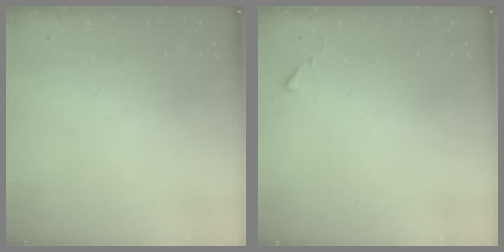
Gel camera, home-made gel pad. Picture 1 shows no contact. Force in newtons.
{"total": 1.1, "press": 1.1, "slide": 0.1}